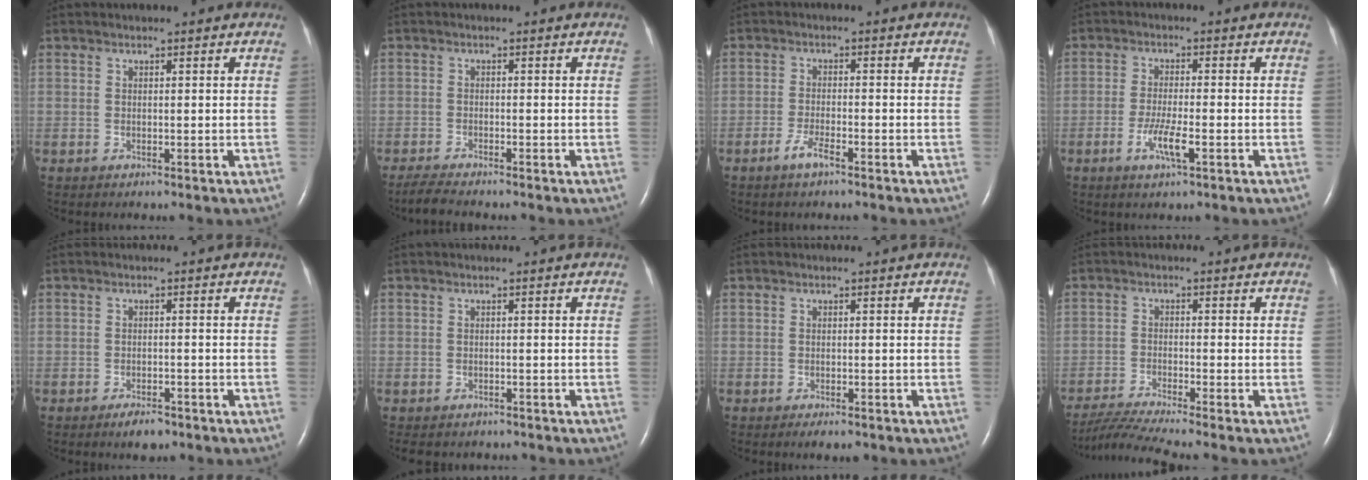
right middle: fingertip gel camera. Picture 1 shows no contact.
{"total": 3.7, "force": [-3.3, 0.0, 1.6], "torque": [-0.038, -0.015, -0.057]}
{"total": 2.8, "force": [-1.9, 0.3, 2.0], "torque": [-0.048, -0.002, -0.038]}
{"total": 4.4, "force": [-1.9, 0.4, 3.9], "torque": [-0.081, -0.006, -0.035]}
{"total": 2.8, "force": [-2.1, 0.9, 1.6], "torque": [-0.034, -0.002, -0.030]}
{"total": 6.4, "force": [-5.5, 2.6, 2.1], "torque": [-0.030, -0.001, -0.067]}
{"total": 2.0, "force": [-1.4, 0.6, 1.3], "torque": [-0.017, -0.004, -0.016]}
{"total": 6.5, "force": [-5.7, -2.0, 2.6], "torque": [-0.054, -0.024, -0.102]}